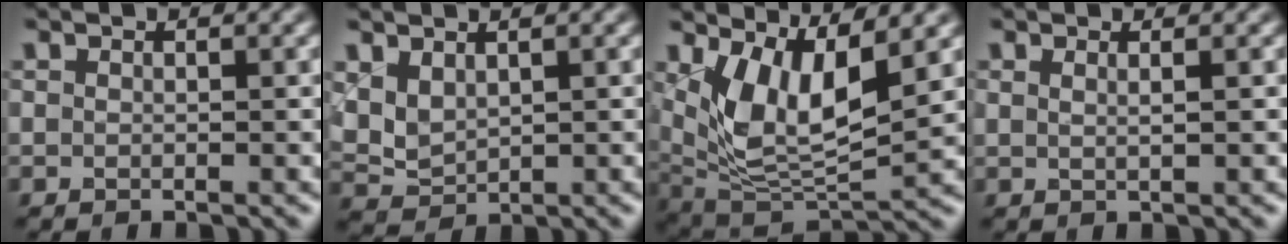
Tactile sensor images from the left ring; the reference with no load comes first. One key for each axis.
{"total": 3.0, "fx": 1.2, "fy": 1.9, "fz": 1.9, "tx": -0.050, "ty": -0.001, "tz": 0.030}
{"total": 7.8, "fx": 2.5, "fy": 3.4, "fz": 6.6, "tx": -0.131, "ty": -0.021, "tz": 0.053}
{"total": 1.4, "fx": 0.6, "fy": 0.6, "fz": 1.1, "tx": -0.009, "ty": -0.002, "tz": 0.003}